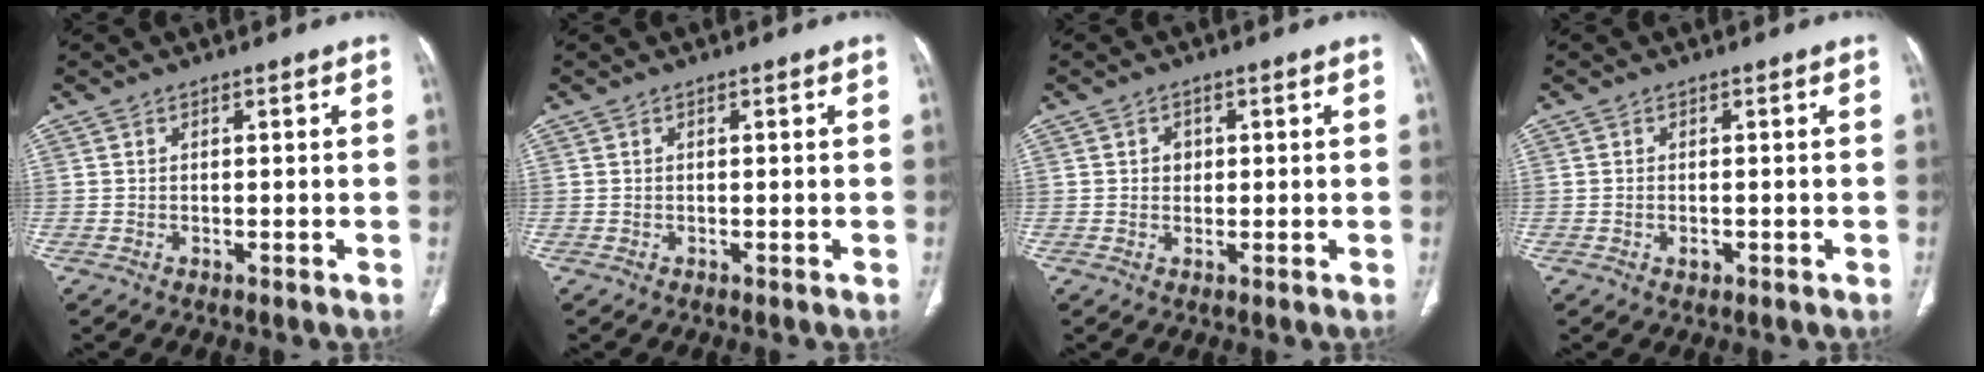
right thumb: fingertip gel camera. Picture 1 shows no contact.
{"total": 0.0}
{"total": 1.8, "force": [0.3, 1.6, 0.8], "torque": [-0.002, 0.002, 0.005]}
{"total": 1.3, "force": [-0.4, 0.9, 0.8], "torque": [-0.014, 0.002, -0.005]}